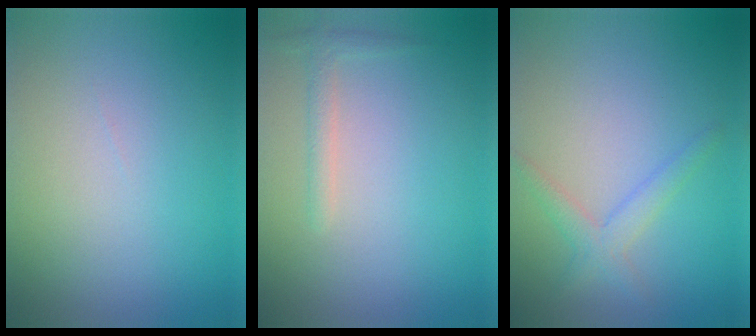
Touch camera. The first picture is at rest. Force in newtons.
{"total": 1.3, "press": 1.3, "slide": 0.1}
{"total": 2.1, "press": 2.1, "slide": 0.1}